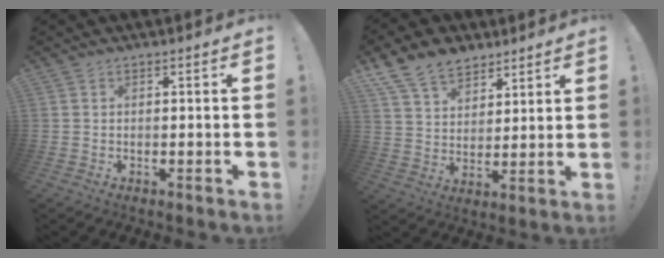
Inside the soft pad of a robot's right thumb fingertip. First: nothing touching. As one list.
[{"total": 12.3, "force": [8.6, 7.6, 4.2], "torque": [-0.081, -0.052, 0.170]}]